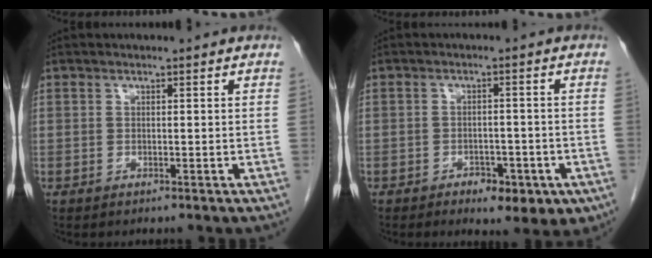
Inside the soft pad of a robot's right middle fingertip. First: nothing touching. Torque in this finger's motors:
{"motor_torque": [-0.01, -0.06, 0.00, 0.00]}